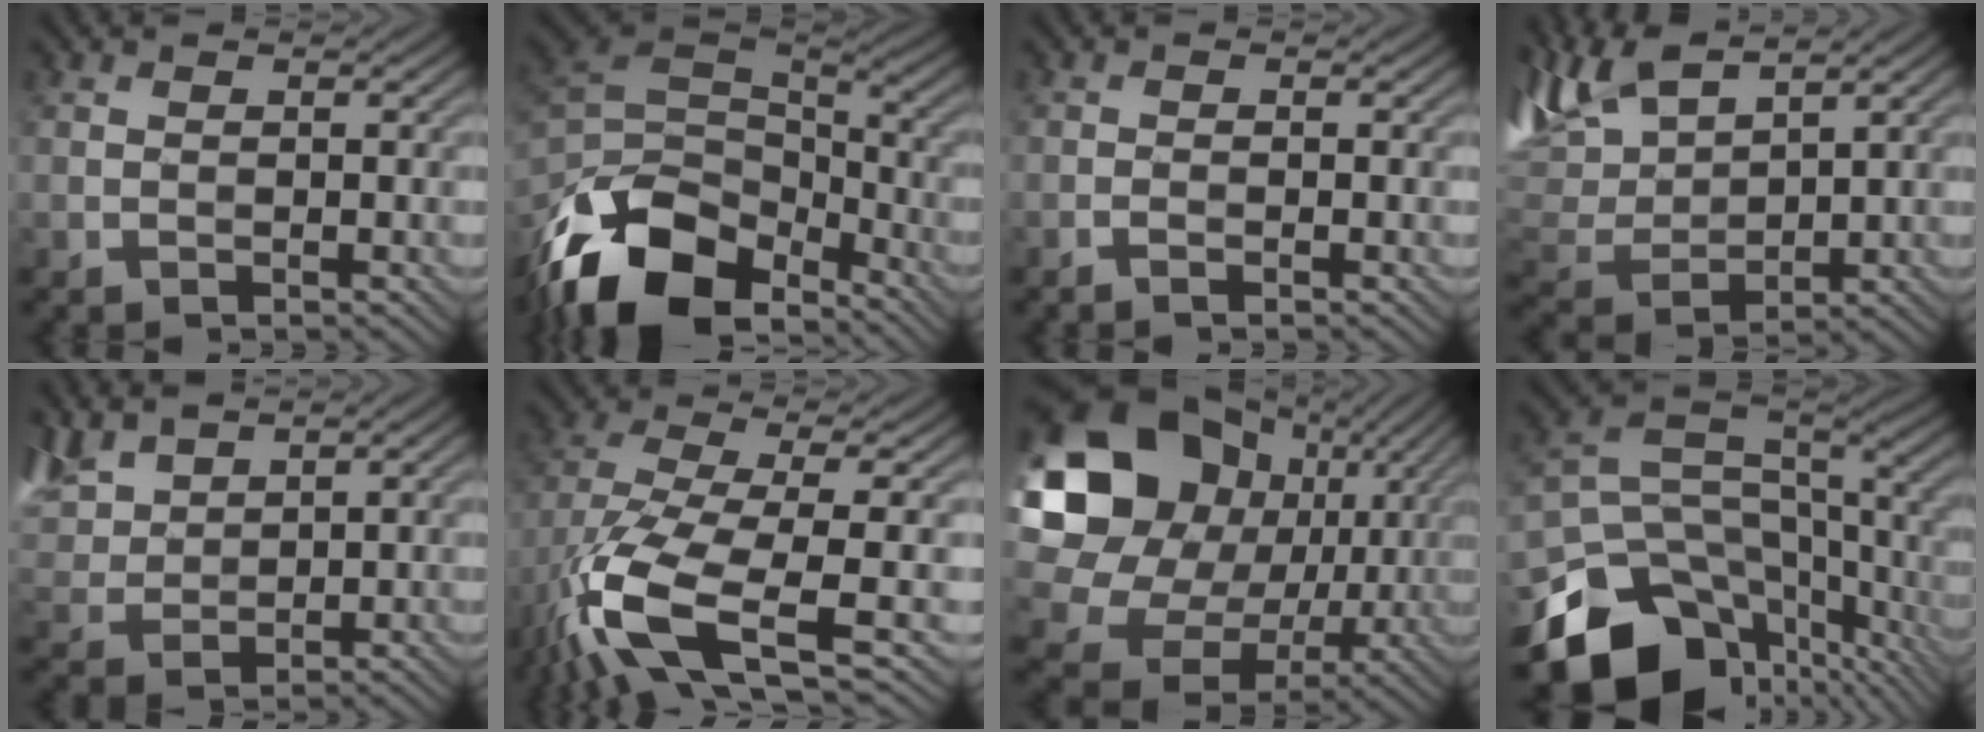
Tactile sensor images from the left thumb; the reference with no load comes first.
{"total": 15.3, "force": [-9.3, 8.3, 8.9], "torque": [-0.223, -0.019, -0.166]}
{"total": 0.8, "force": [-0.5, -0.3, 0.6], "torque": [-0.014, 0.005, -0.009]}
{"total": 9.7, "force": [7.3, 3.0, 5.6], "torque": [-0.150, 0.019, 0.151]}
{"total": 7.2, "force": [5.3, 3.2, 3.6], "torque": [-0.119, 0.018, 0.116]}
{"total": 12.1, "force": [-4.7, 4.0, 10.4], "torque": [-0.234, -0.016, -0.086]}
{"total": 21.4, "force": [4.8, 18.1, 10.3], "torque": [-0.276, 0.000, 0.110]}
{"total": 15.4, "force": [-8.4, 10.1, 8.0], "torque": [-0.197, -0.038, -0.117]}